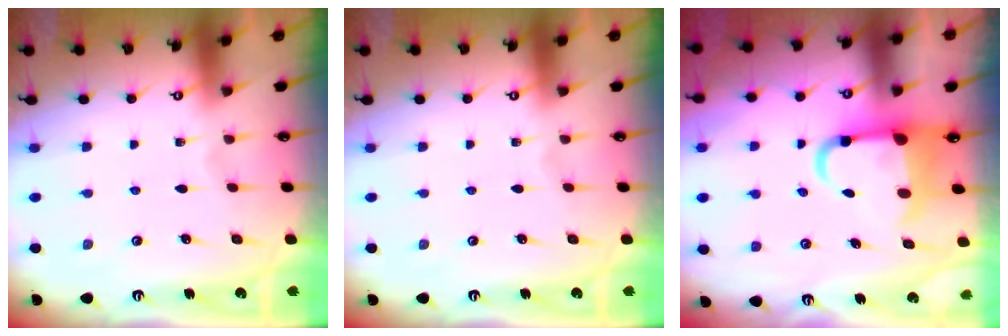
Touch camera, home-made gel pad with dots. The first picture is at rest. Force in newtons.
{"total": 0.0}
{"total": 6.6, "press": 6.4, "slide": 1.7}